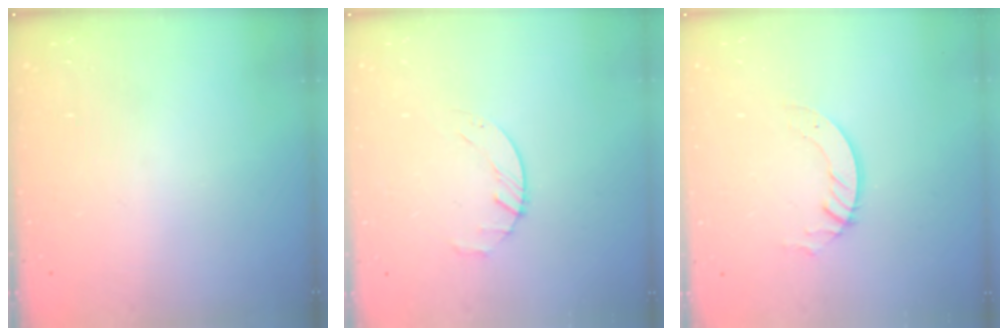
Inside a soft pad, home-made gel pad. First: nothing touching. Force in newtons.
{"total": 2.7, "press": 2.6, "slide": 0.3}
{"total": 2.8, "press": 2.8, "slide": 0.2}